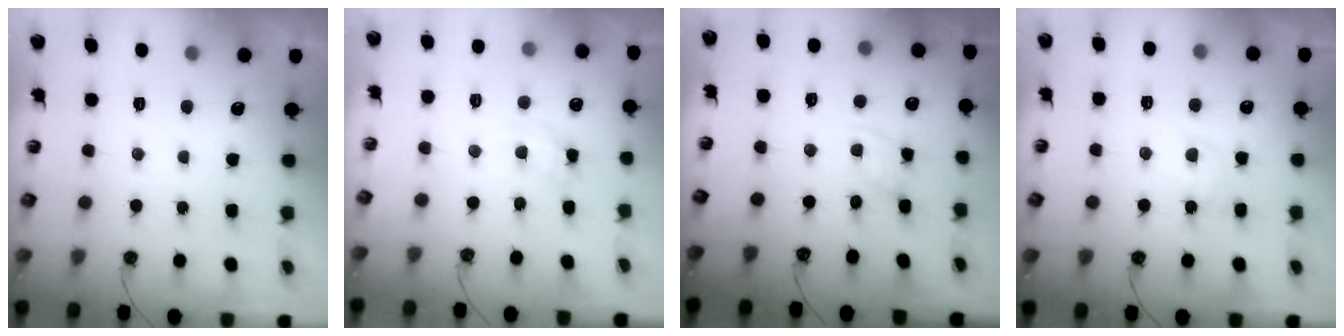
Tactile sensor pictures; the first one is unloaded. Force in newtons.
{"total": 7.8, "press": 7.8, "slide": 0.6}
{"total": 2.3, "press": 2.3, "slide": 0.1}
{"total": 5.6, "press": 5.6, "slide": 0.8}